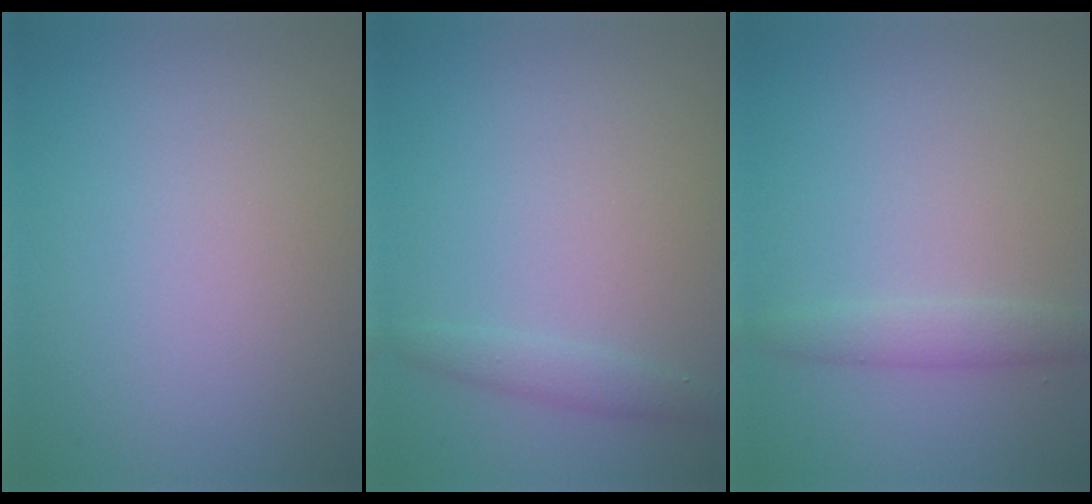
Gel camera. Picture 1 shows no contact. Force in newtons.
{"total": 1.4, "press": 1.4, "slide": 0.0}
{"total": 1.9, "press": 1.9, "slide": 0.0}